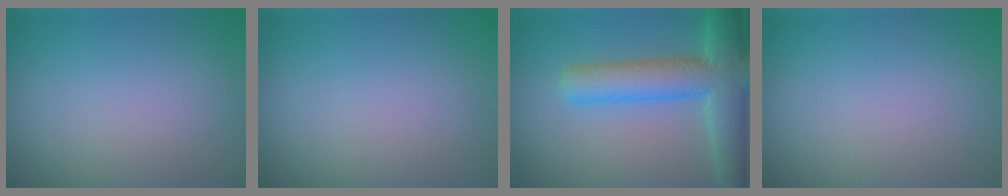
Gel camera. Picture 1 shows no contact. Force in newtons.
{"total": 0.0}
{"total": 7.5, "press": 7.5, "slide": 0.2}
{"total": 0.0}